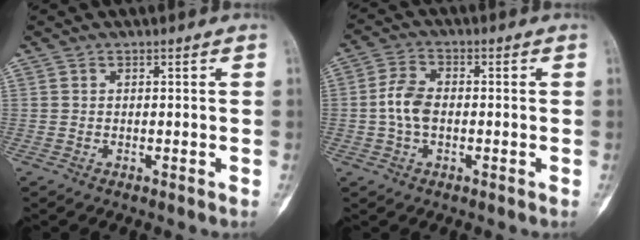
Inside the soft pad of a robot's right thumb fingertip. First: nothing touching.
{"total": 5.9, "force": [-0.6, 3.8, 4.5], "torque": [-0.091, 0.016, -0.018]}